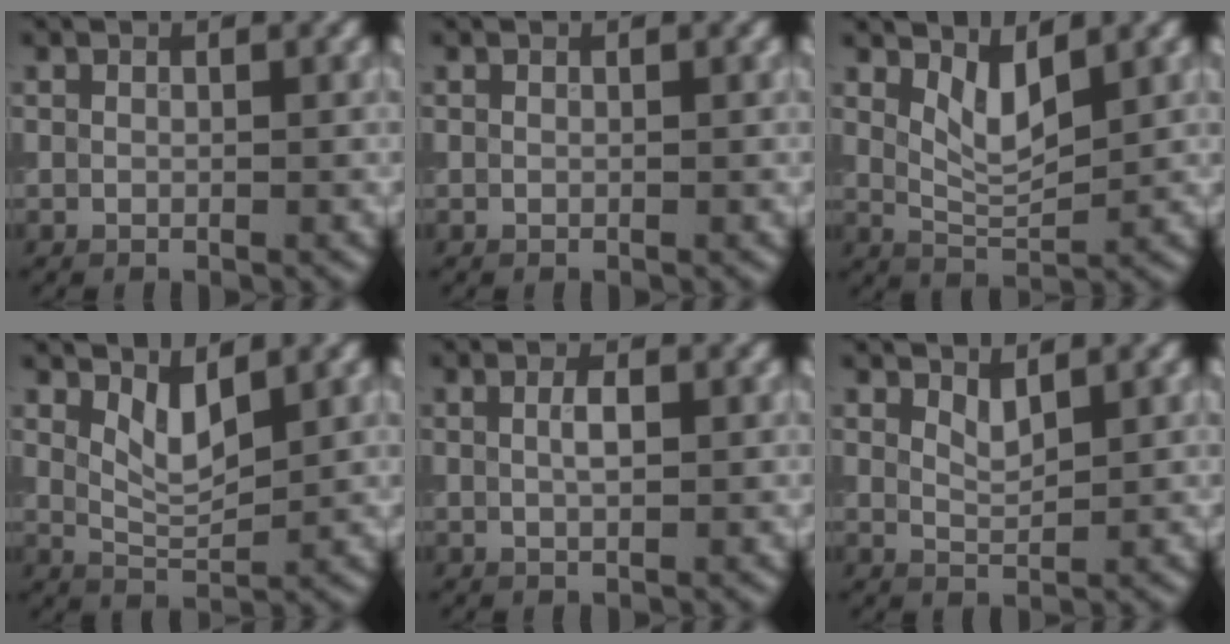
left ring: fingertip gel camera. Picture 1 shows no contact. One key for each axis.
{"total": 0.0}
{"total": 3.0, "fx": 1.6, "fy": 1.0, "fz": 2.3, "tx": -0.047, "ty": -0.008, "tz": 0.035}
{"total": 2.6, "fx": 1.5, "fy": 0.8, "fz": 2.0, "tx": -0.040, "ty": -0.008, "tz": 0.033}
{"total": 1.5, "fx": 0.2, "fy": 0.4, "fz": 1.4, "tx": -0.031, "ty": 0.002, "tz": 0.006}
{"total": 1.2, "fx": 1.0, "fy": 0.3, "fz": 0.7, "tx": -0.017, "ty": -0.004, "tz": 0.022}